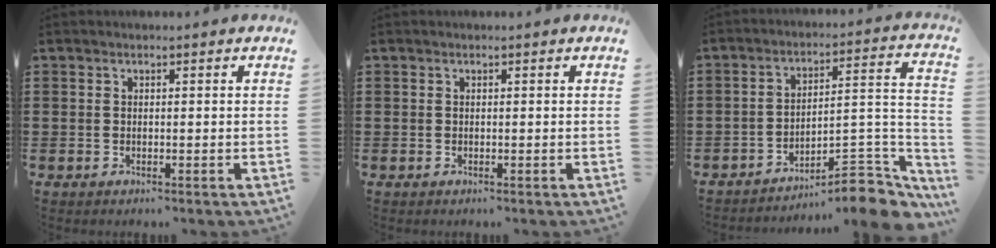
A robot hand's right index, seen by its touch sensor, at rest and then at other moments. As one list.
[{"total": 0.0}, {"total": 7.1, "force": [-5.8, 2.0, 3.5], "torque": [-0.041, -0.007, -0.111]}]